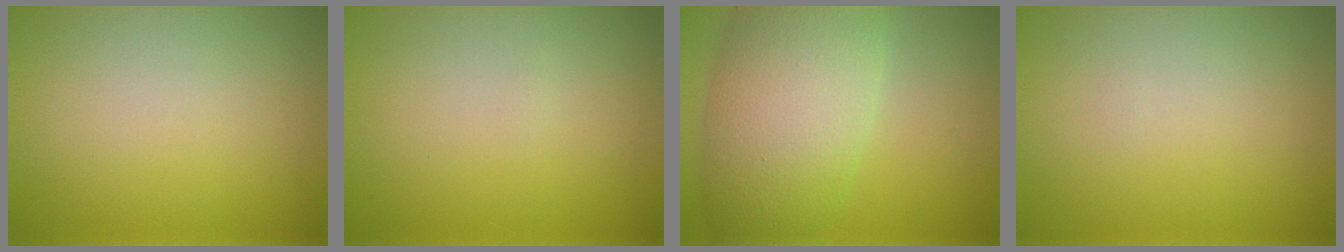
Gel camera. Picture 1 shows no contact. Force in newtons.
{"total": 0.0}
{"total": 9.6, "press": 9.6, "slide": 0.4}
{"total": 0.0}